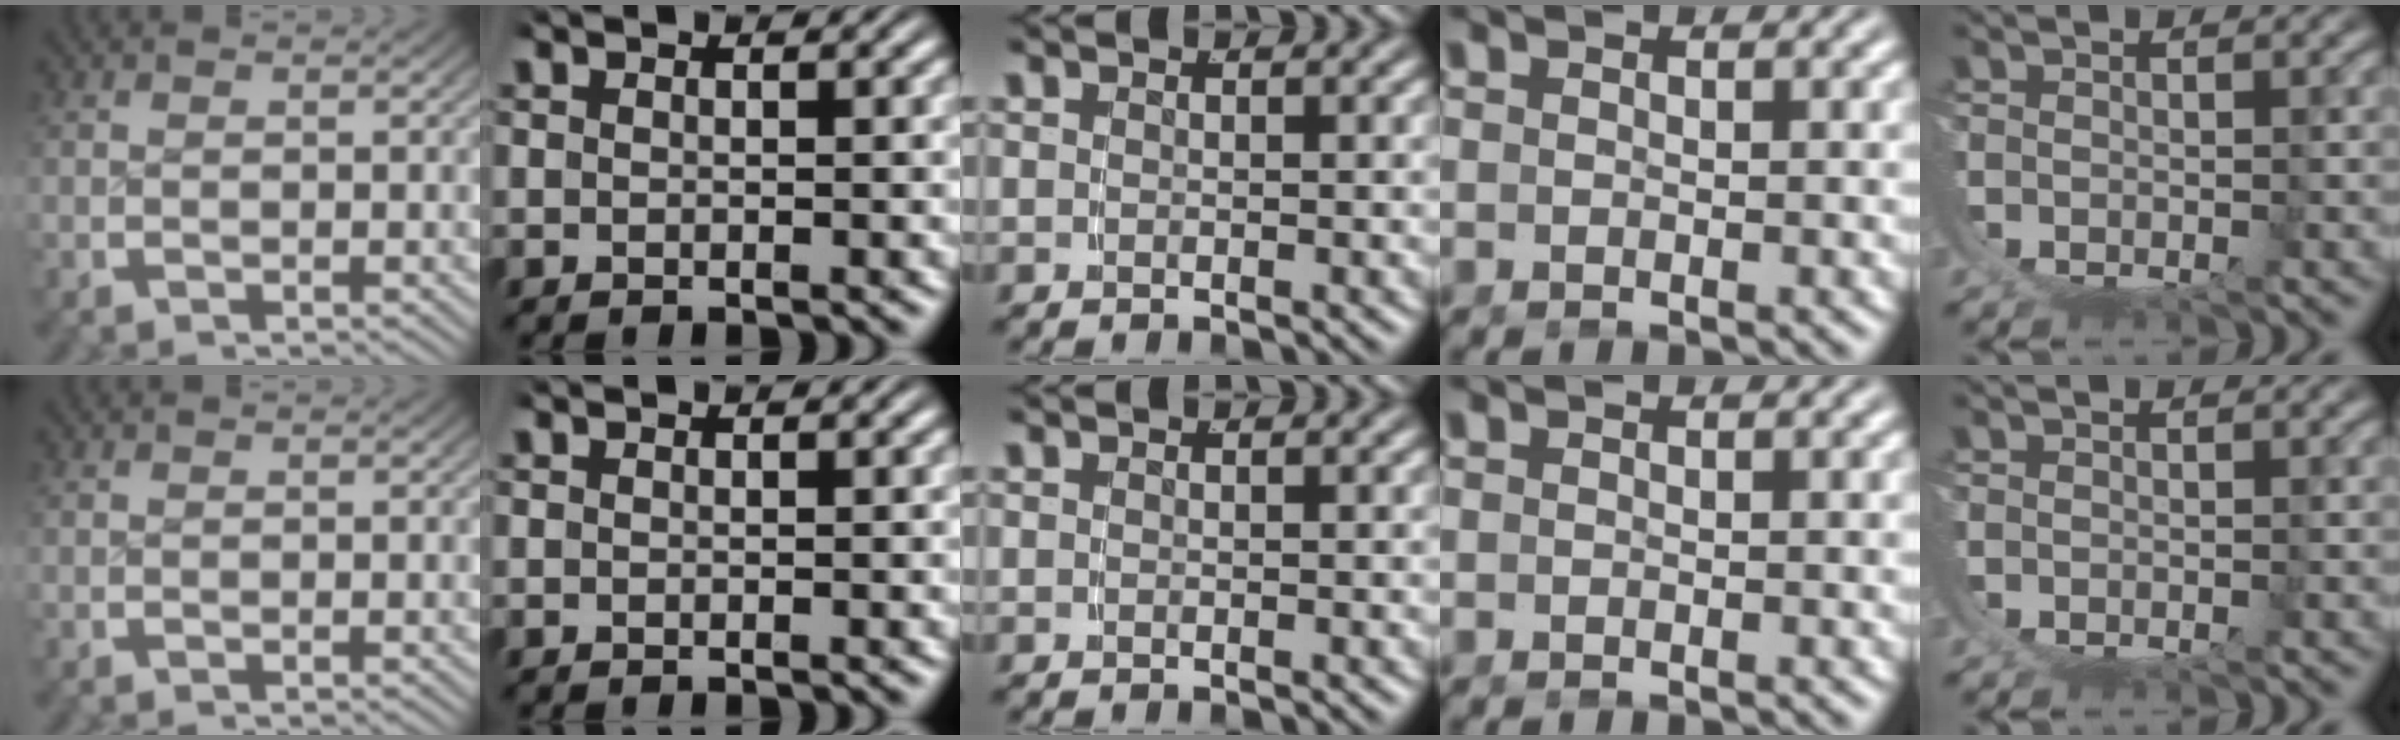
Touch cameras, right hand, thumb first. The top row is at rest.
{}